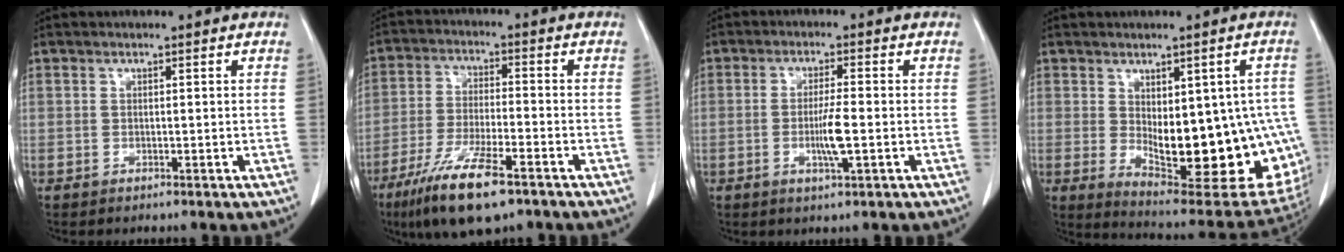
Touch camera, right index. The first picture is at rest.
{"total": 12.3, "force": [-7.8, 2.2, 9.2], "torque": [-0.176, -0.025, -0.136]}
{"total": 5.0, "force": [-1.1, 0.3, 4.8], "torque": [-0.093, -0.009, -0.019]}
{"total": 20.9, "force": [-2.7, 8.6, 18.9], "torque": [-0.181, -0.001, -0.006]}